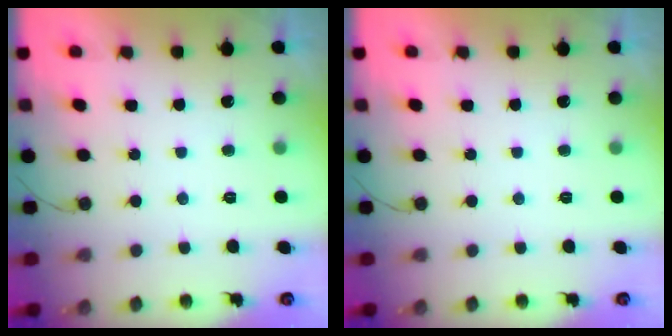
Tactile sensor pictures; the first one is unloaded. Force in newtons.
{"total": 0.0}